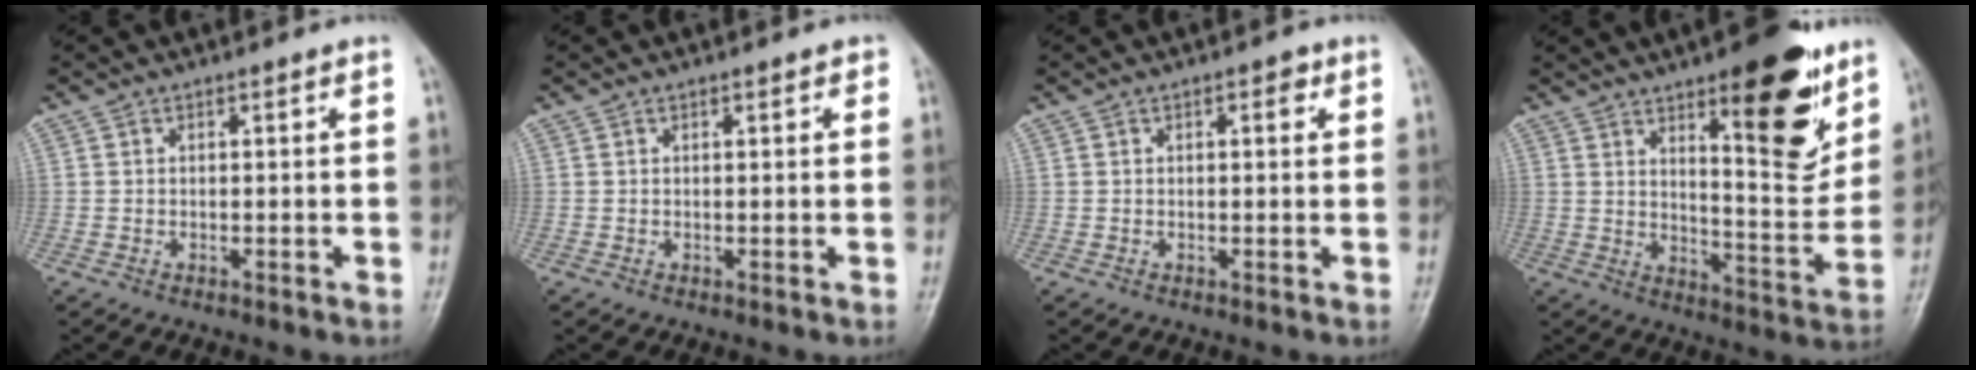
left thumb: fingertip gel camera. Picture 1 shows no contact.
{"total": 1.2, "force": [0.6, 0.5, 0.9], "torque": [-0.009, 0.001, 0.005]}
{"total": 2.0, "force": [0.8, 0.9, 1.6], "torque": [-0.017, 0.001, 0.007]}
{"total": 17.5, "force": [9.8, 5.4, 13.4], "torque": [-0.147, -0.062, 0.148]}